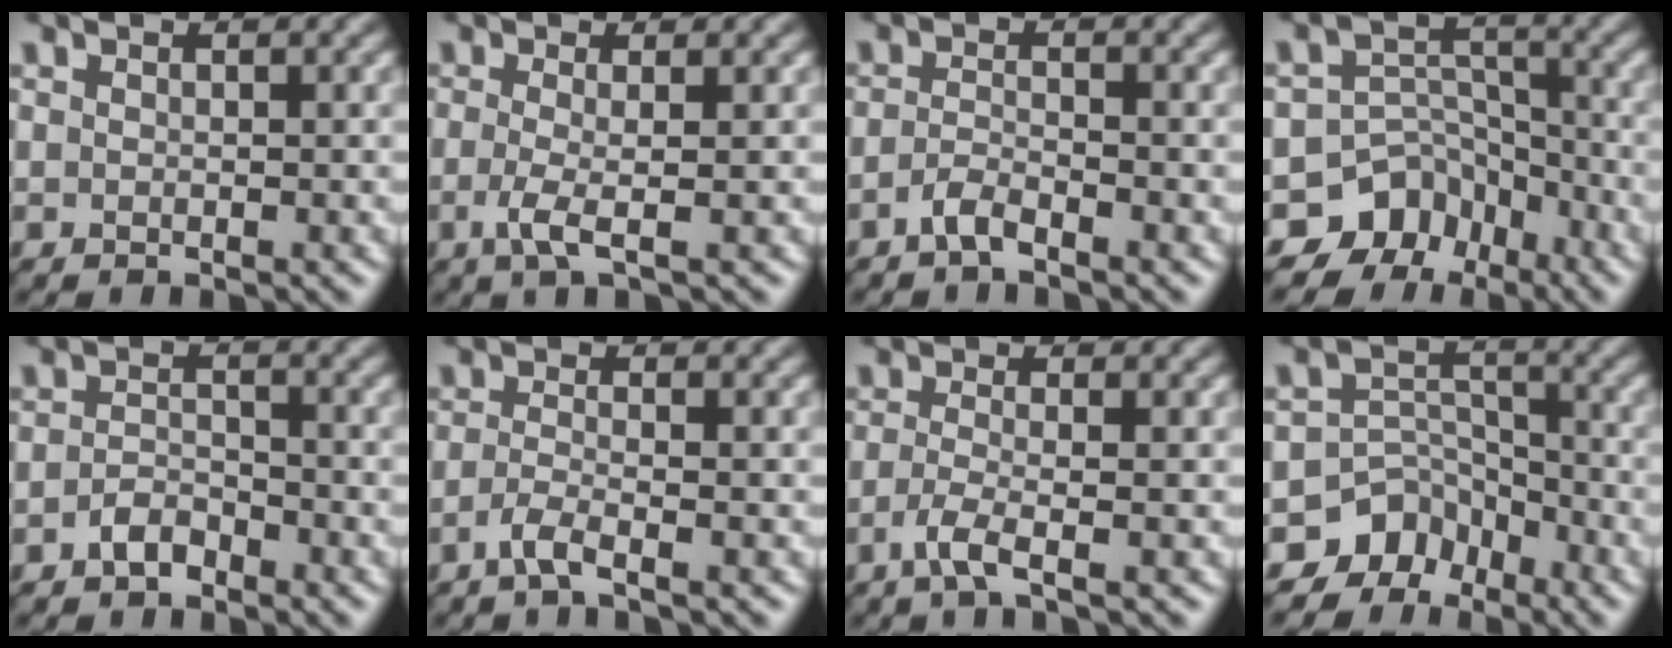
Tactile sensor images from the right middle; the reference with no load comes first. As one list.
[{"total": 2.5, "force": [-0.6, 0.5, 2.4], "torque": [-0.053, -0.008, -0.016]}, {"total": 1.7, "force": [-1.2, 0.4, 1.2], "torque": [-0.026, 0.004, -0.029]}, {"total": 7.5, "force": [-5.4, 5.1, 1.0], "torque": [0.006, 0.004, -0.086]}, {"total": 1.9, "force": [-1.3, 1.0, 1.0], "torque": [-0.018, 0.006, -0.028]}, {"total": 2.1, "force": [-1.3, 0.4, 1.7], "torque": [-0.034, -0.003, -0.036]}, {"total": 2.6, "force": [-1.3, 0.5, 2.2], "torque": [-0.044, -0.006, -0.037]}, {"total": 5.9, "force": [-4.5, 3.7, 0.7], "torque": [0.007, -0.003, -0.070]}]